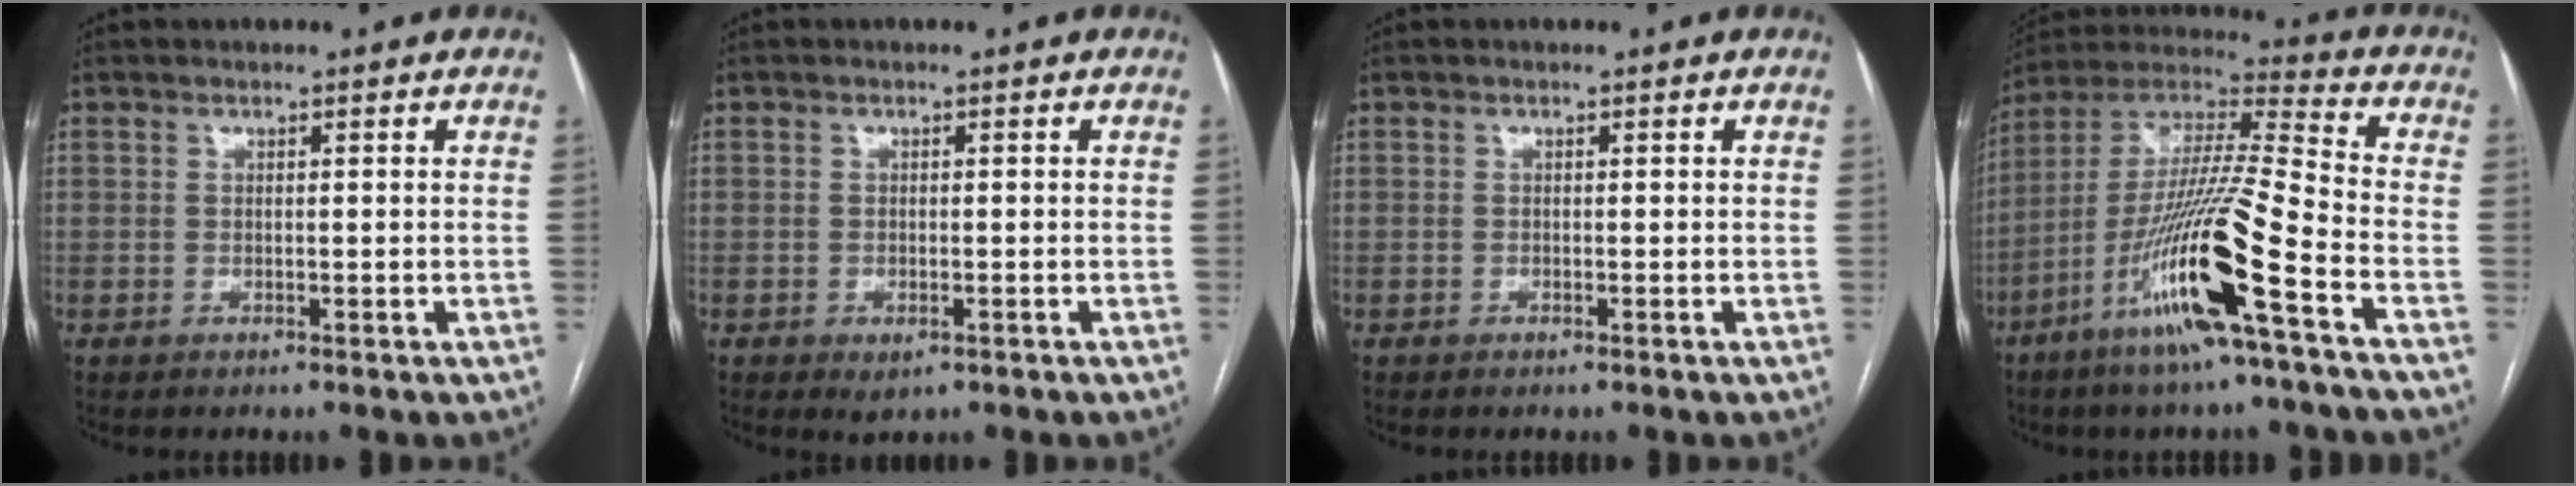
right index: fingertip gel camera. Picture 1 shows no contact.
{"total": 2.1, "force": [-1.0, 1.0, 1.4], "torque": [-0.022, -0.002, -0.006]}
{"total": 0.0}
{"total": 19.0, "force": [-8.8, -0.5, 16.8], "torque": [-0.344, -0.030, -0.174]}